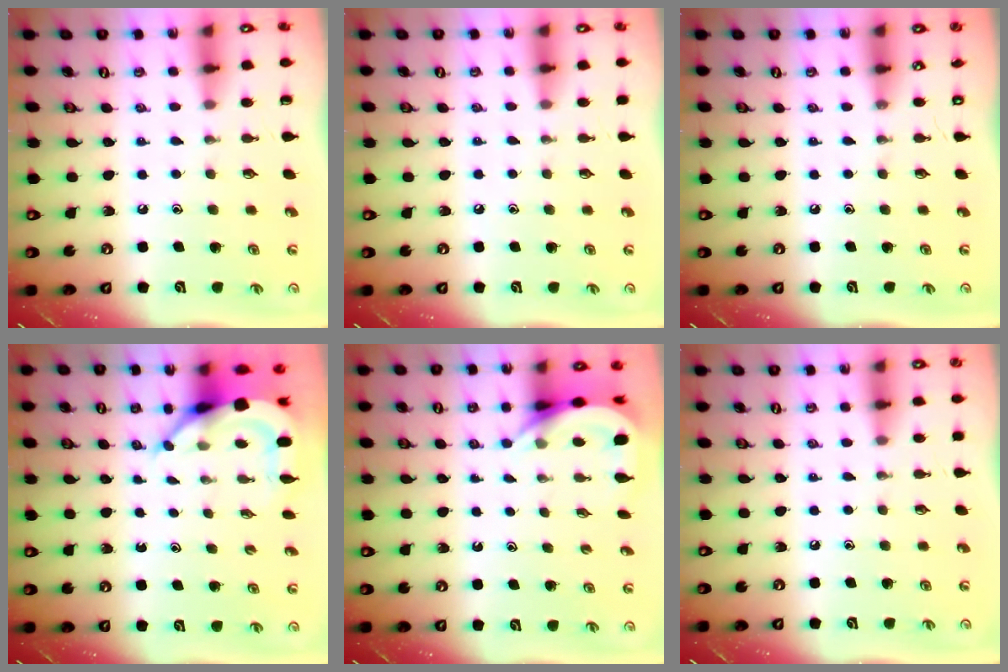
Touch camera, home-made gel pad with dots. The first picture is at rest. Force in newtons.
{"total": 2.9, "press": 2.8, "slide": 0.4}
{"total": 0.0}
{"total": 6.6, "press": 6.6, "slide": 0.5}
{"total": 5.4, "press": 5.4, "slide": 0.3}
{"total": 2.7, "press": 2.7, "slide": 0.5}